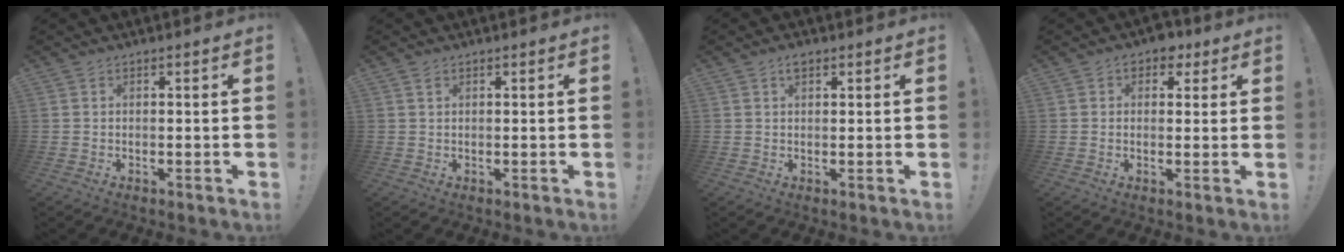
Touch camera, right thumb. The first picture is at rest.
{"total": 1.0, "force": [0.7, 0.6, 0.4], "torque": [-0.006, 0.000, 0.013]}
{"total": 2.0, "force": [1.2, 1.1, 1.2], "torque": [-0.019, -0.001, 0.020]}
{"total": 4.8, "force": [2.3, 3.3, 2.5], "torque": [-0.025, -0.008, 0.038]}